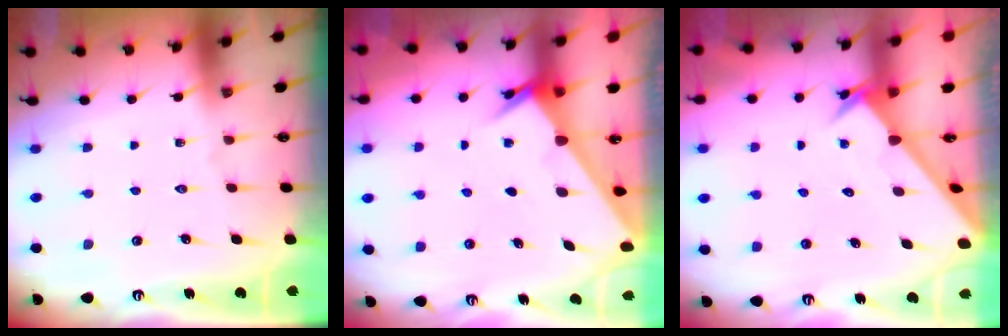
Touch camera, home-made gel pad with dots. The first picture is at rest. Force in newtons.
{"total": 2.6, "press": 2.6, "slide": 0.2}
{"total": 2.6, "press": 2.6, "slide": 0.2}